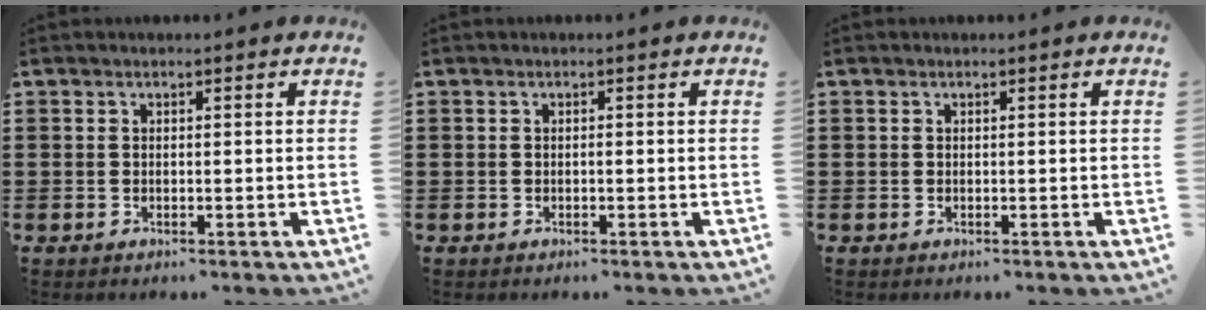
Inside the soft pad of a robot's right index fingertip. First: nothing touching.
{"total": 0.0}
{"total": 0.0}